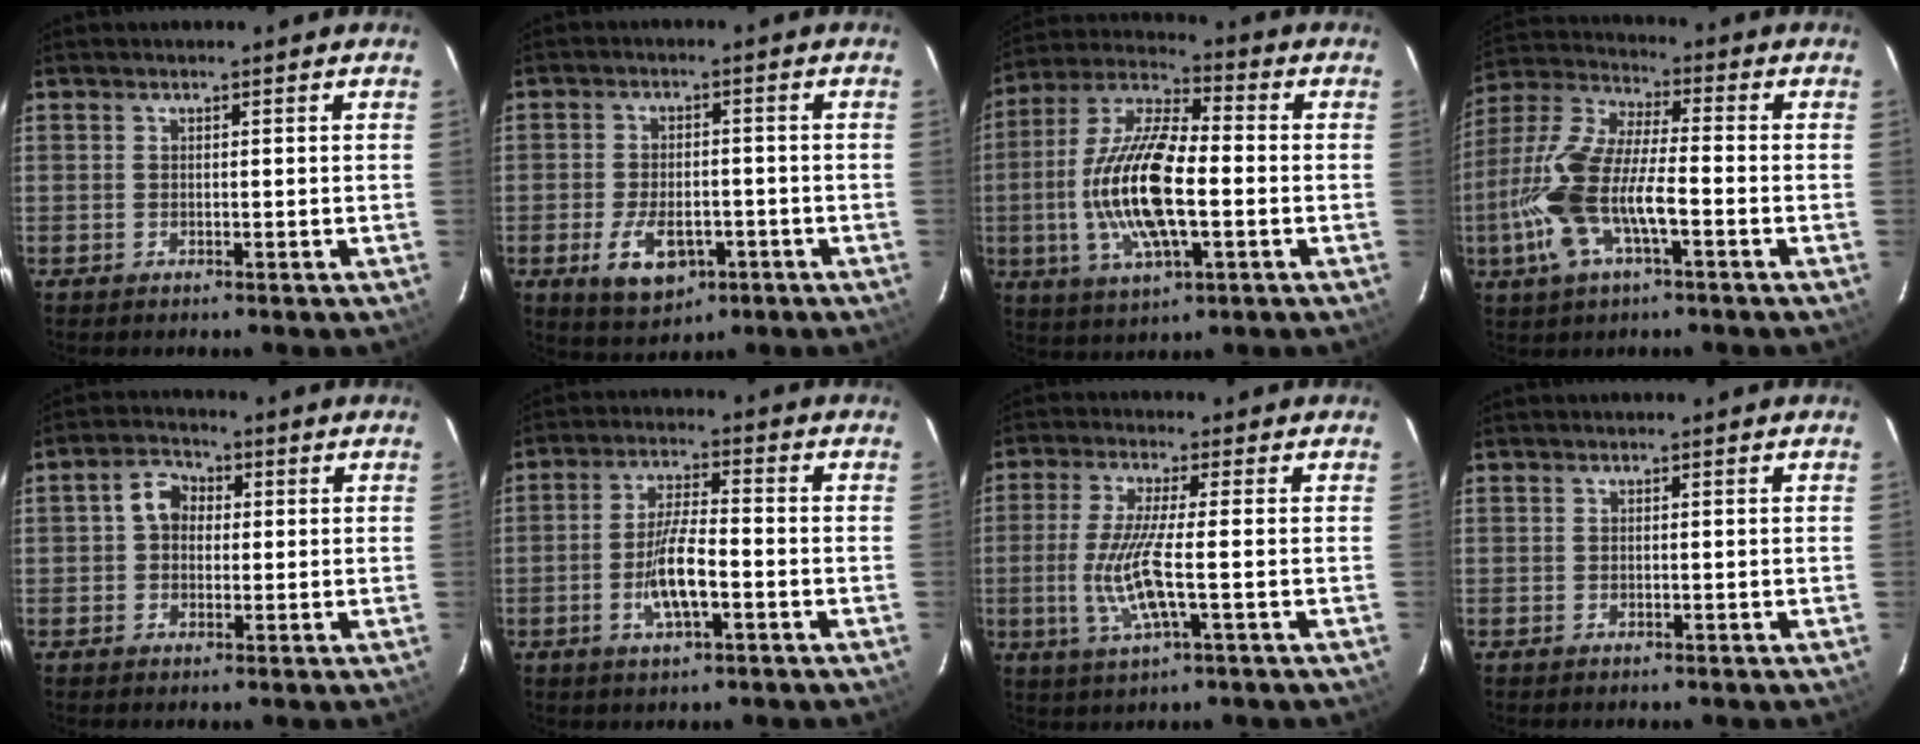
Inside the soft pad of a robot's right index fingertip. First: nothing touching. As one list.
[{"total": 8.7, "force": [-3.7, 5.0, 6.0], "torque": [-0.128, -0.006, -0.052]}, {"total": 17.4, "force": [-2.7, 6.1, 16.0], "torque": [-0.326, 0.001, -0.055]}, {"total": 15.3, "force": [-5.0, 5.0, 13.5], "torque": [-0.291, -0.002, -0.101]}, {"total": 4.7, "force": [0.4, 3.9, 2.6], "torque": [-0.048, 0.021, 0.005]}, {"total": 8.2, "force": [-2.8, 2.1, 7.4], "torque": [-0.148, 0.002, -0.049]}, {"total": 9.2, "force": [-1.8, 0.5, 9.0], "torque": [-0.189, -0.011, -0.033]}, {"total": 0.0}]